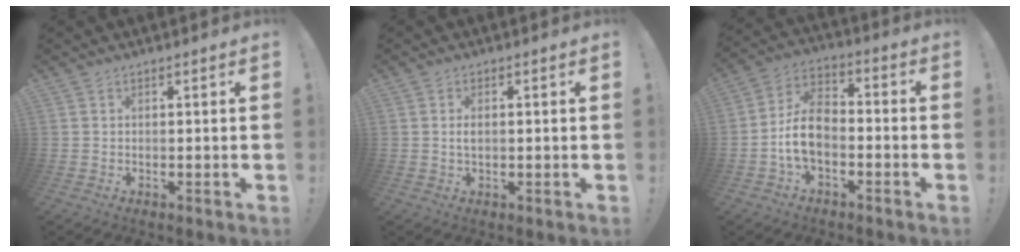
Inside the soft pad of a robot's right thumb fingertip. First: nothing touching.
{"total": 1.7, "force": [0.2, 0.7, 1.5], "torque": [-0.023, 0.000, 0.002]}
{"total": 10.6, "force": [-2.9, 6.9, 7.5], "torque": [-0.145, 0.019, -0.051]}